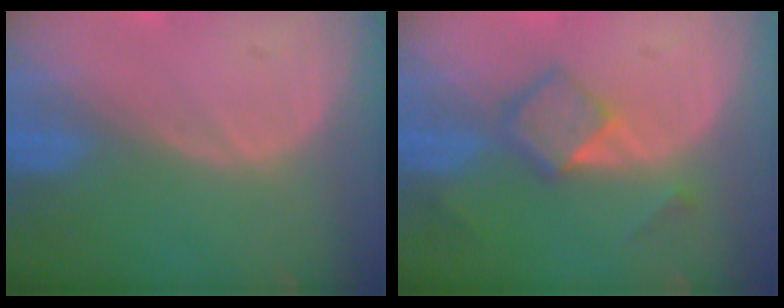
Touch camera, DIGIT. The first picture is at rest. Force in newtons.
{"total": 5.4, "press": 4.7, "slide": 2.7}